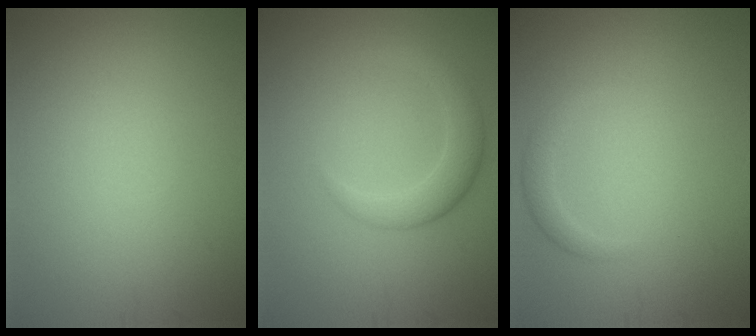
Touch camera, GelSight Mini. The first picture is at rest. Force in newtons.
{"total": 3.0, "press": 3.0, "slide": 0.1}
{"total": 1.4, "press": 1.4, "slide": 0.1}